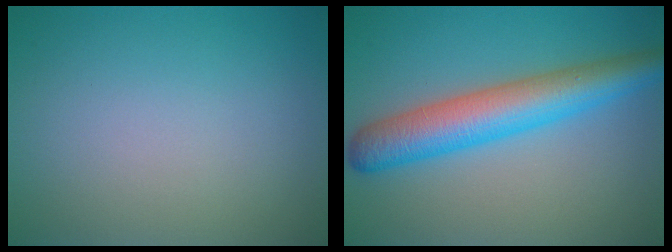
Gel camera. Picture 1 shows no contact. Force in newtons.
{"total": 6.8, "press": 6.8, "slide": 0.1}